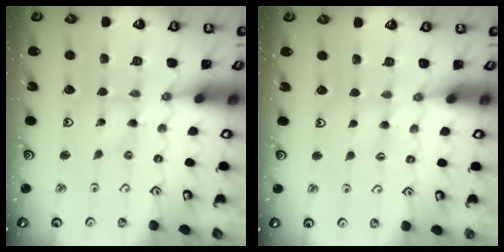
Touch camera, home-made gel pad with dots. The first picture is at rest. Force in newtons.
{"total": 1.9, "press": 1.8, "slide": 0.4}